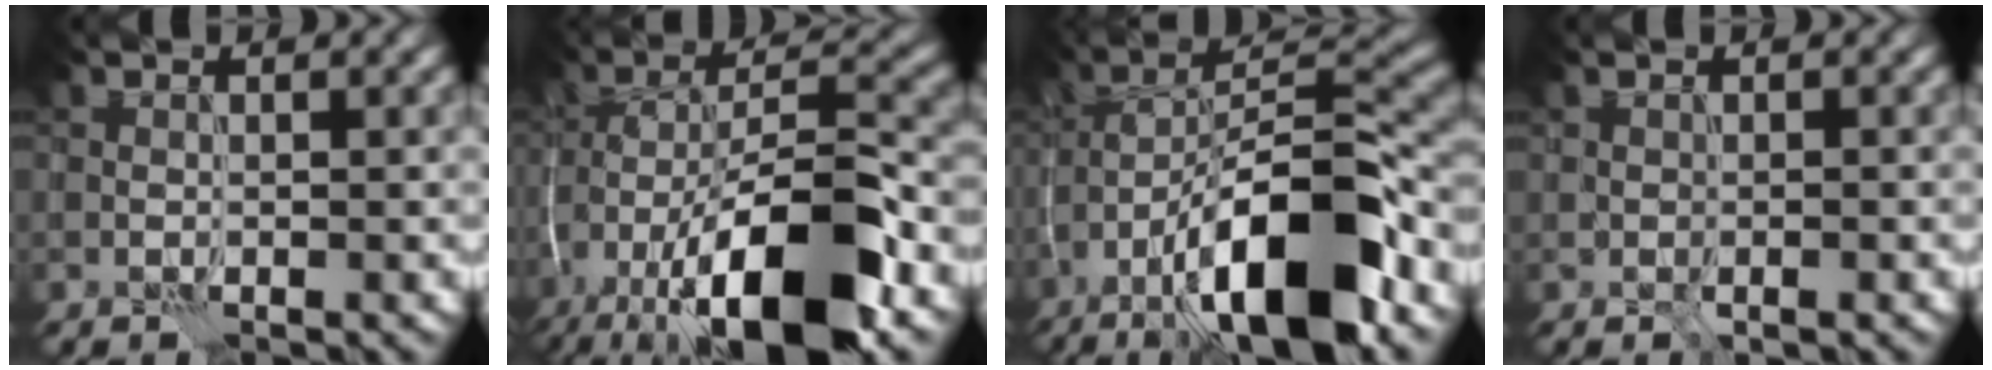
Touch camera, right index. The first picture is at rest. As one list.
[{"total": 14.0, "force": [-7.9, 4.6, 10.6], "torque": [-0.193, 0.003, -0.138]}, {"total": 13.2, "force": [-7.5, 3.7, 10.2], "torque": [-0.167, 0.018, -0.128]}, {"total": 0.6, "force": [-0.2, 0.2, 0.5], "torque": [-0.010, -0.003, 0.001]}]